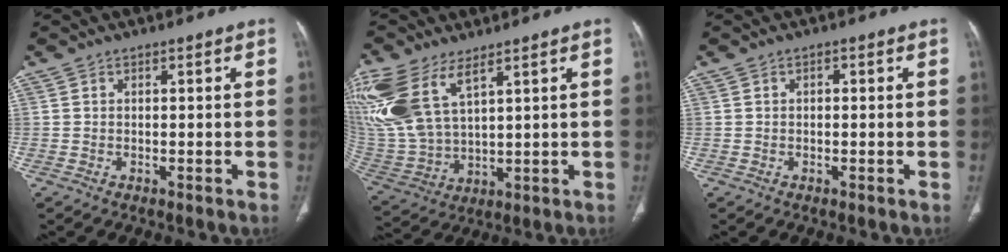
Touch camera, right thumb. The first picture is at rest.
{"total": 18.5, "force": [9.6, 9.0, 12.9], "torque": [-0.313, -0.022, 0.208]}
{"total": 1.0, "force": [0.2, 0.5, 0.8], "torque": [-0.014, 0.005, 0.003]}